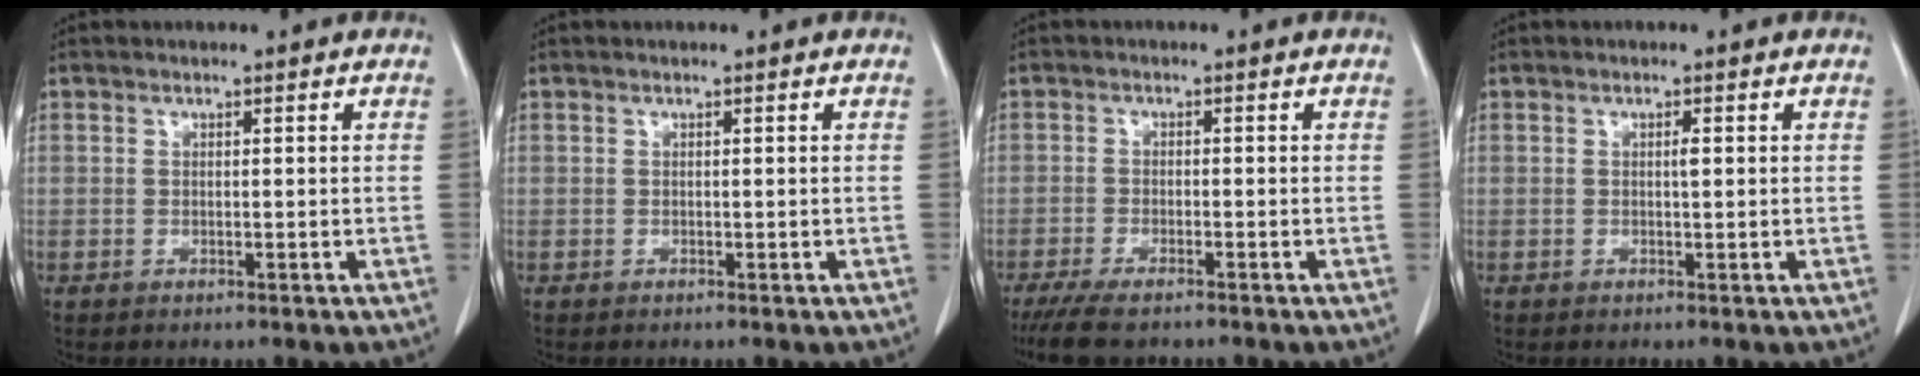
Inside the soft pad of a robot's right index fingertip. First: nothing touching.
{"total": 0.0}
{"total": 5.7, "force": [-4.6, 1.1, 3.1], "torque": [-0.055, -0.013, -0.078]}
{"total": 0.8, "force": [0.2, 0.1, 0.8], "torque": [-0.009, 0.002, 0.006]}